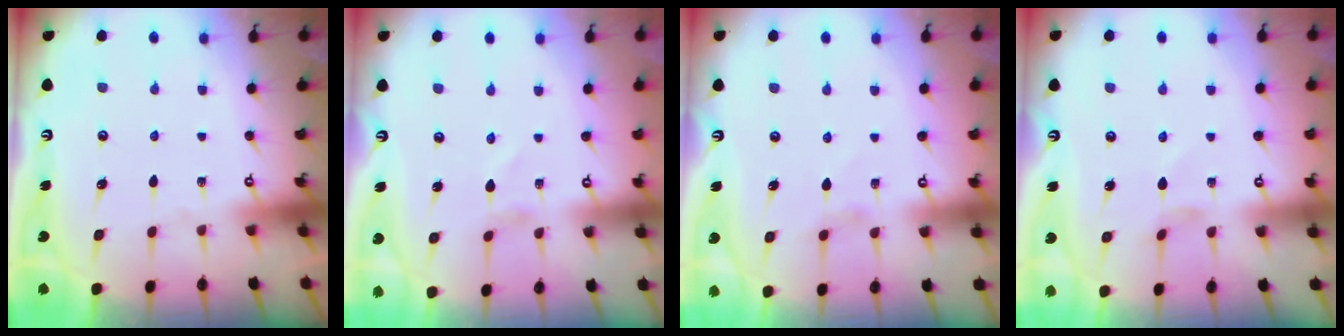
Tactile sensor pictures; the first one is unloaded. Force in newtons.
{"total": 1.2, "press": 1.2, "slide": 0.1}
{"total": 0.7, "press": 0.6, "slide": 0.3}
{"total": 1.8, "press": 1.7, "slide": 0.3}